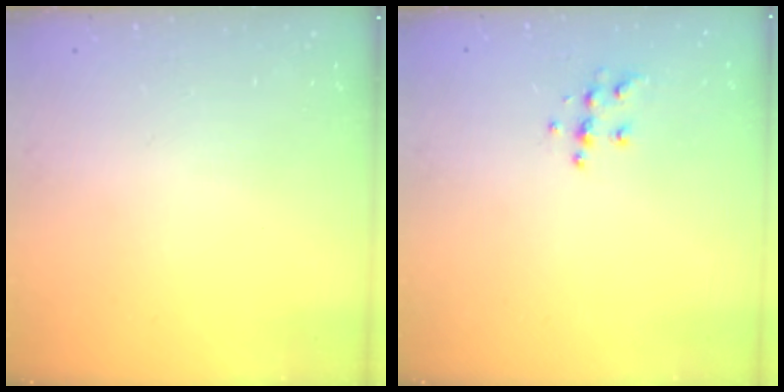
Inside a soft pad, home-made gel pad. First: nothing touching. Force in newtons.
{"total": 5.9, "press": 5.9, "slide": 0.2}